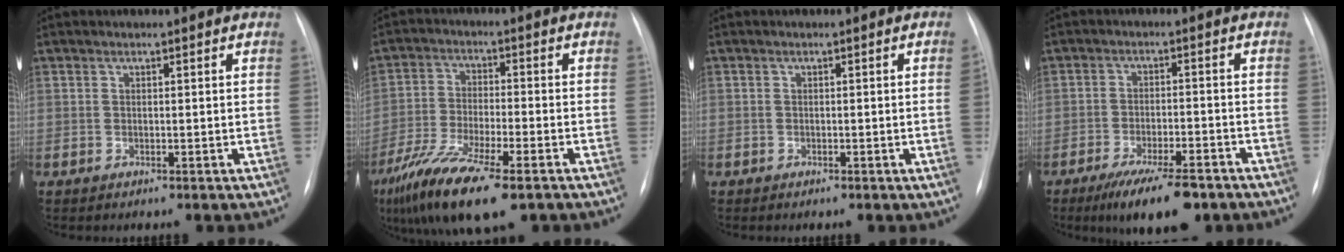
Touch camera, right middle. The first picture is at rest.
{"total": 13.3, "force": [-8.5, 2.6, 9.9], "torque": [-0.193, -0.031, -0.149]}
{"total": 1.0, "force": [-0.2, -0.3, 0.9], "torque": [-0.011, 0.004, -0.001]}
{"total": 10.1, "force": [-7.2, 2.8, 6.5], "torque": [-0.103, -0.012, -0.113]}